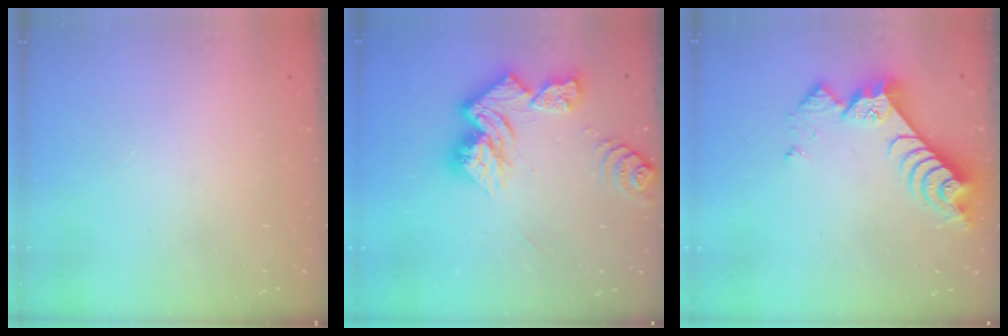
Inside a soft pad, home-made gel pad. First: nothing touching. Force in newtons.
{"total": 14.5, "press": 14.4, "slide": 1.5}
{"total": 8.2, "press": 8.2, "slide": 1.0}